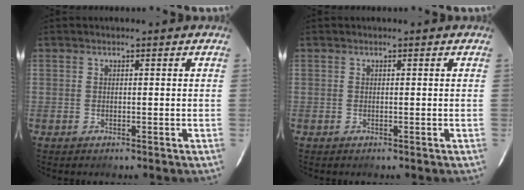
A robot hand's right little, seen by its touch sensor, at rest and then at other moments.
{"total": 0.0}